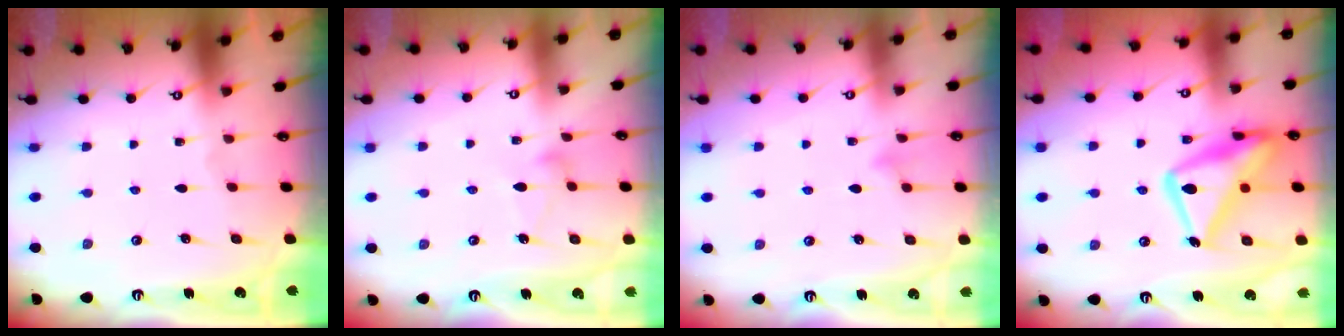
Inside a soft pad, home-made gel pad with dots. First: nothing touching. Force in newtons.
{"total": 7.6, "press": 7.6, "slide": 0.5}
{"total": 5.9, "press": 5.9, "slide": 0.6}
{"total": 19.6, "press": 19.6, "slide": 1.5}